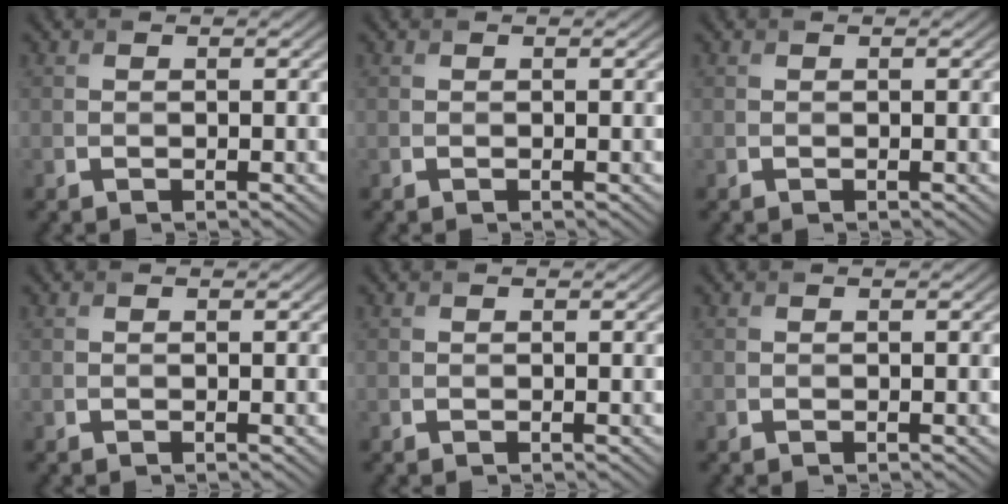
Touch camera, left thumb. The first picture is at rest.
{"total": 0.0}
{"total": 0.0}
{"total": 0.0}
{"total": 0.0}
{"total": 0.0}